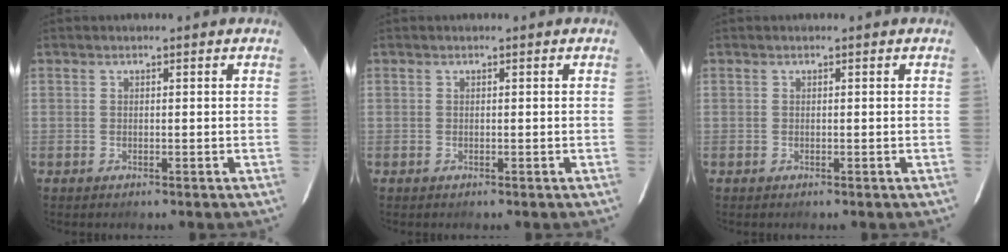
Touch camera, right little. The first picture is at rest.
{"total": 0.0}
{"total": 0.0}